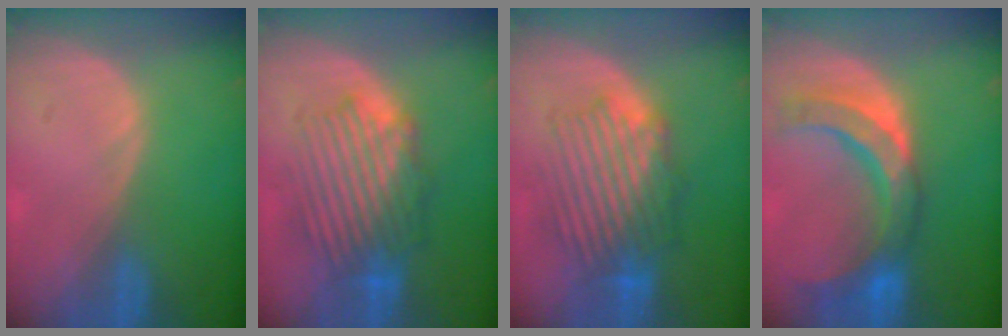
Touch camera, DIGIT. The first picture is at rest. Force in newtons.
{"total": 8.9, "press": 8.6, "slide": 2.3}
{"total": 8.9, "press": 8.6, "slide": 2.3}
{"total": 10.1, "press": 9.5, "slide": 3.4}